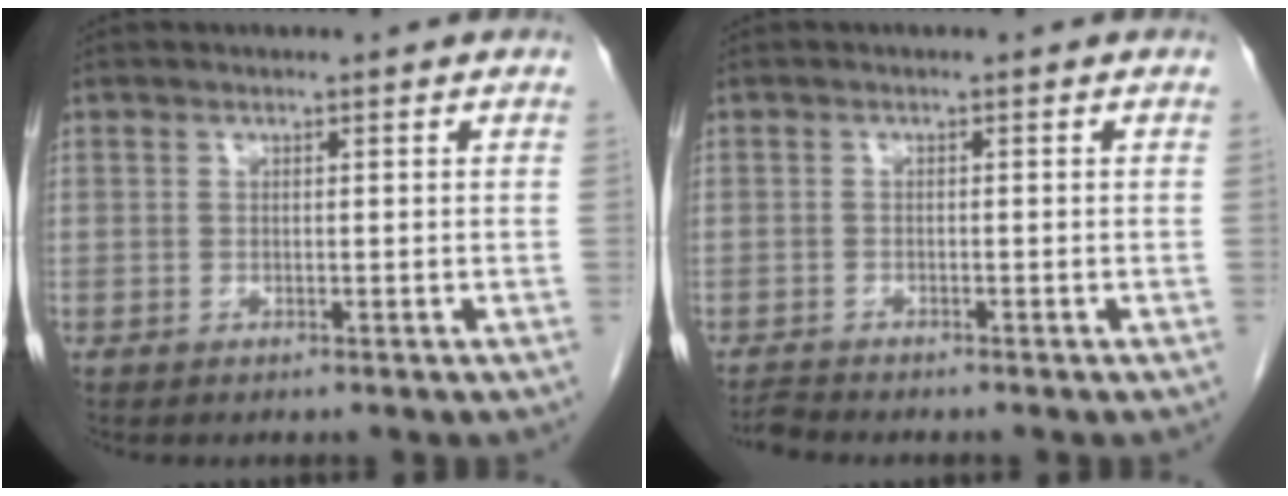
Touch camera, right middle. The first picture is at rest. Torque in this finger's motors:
{"motor_torque": [0.00, 0.00, -0.04, 0.00]}